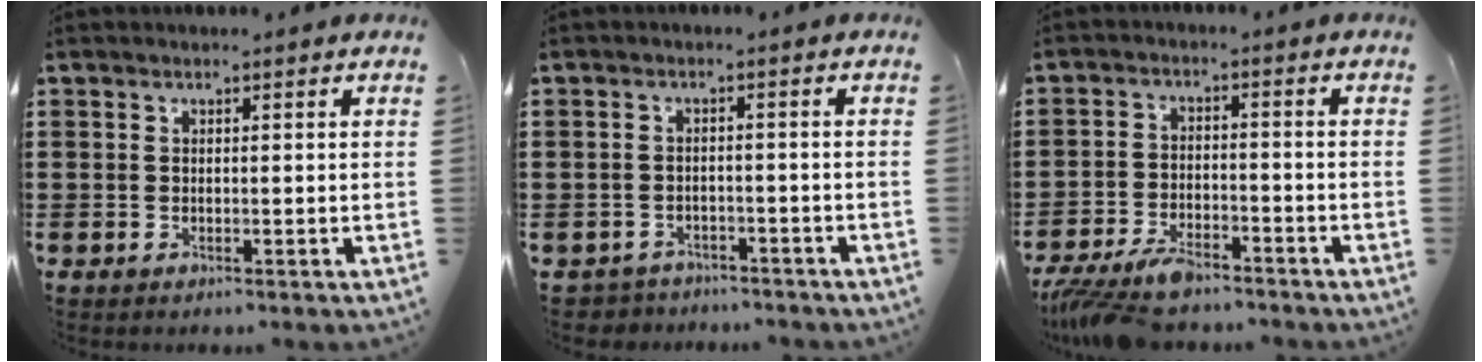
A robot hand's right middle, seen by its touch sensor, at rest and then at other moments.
{"total": 2.4, "force": [-2.4, 0.4, -0.4], "torque": [-0.002, -0.001, -0.054]}
{"total": 5.9, "force": [-5.0, 1.4, 2.6], "torque": [-0.068, -0.004, -0.100]}